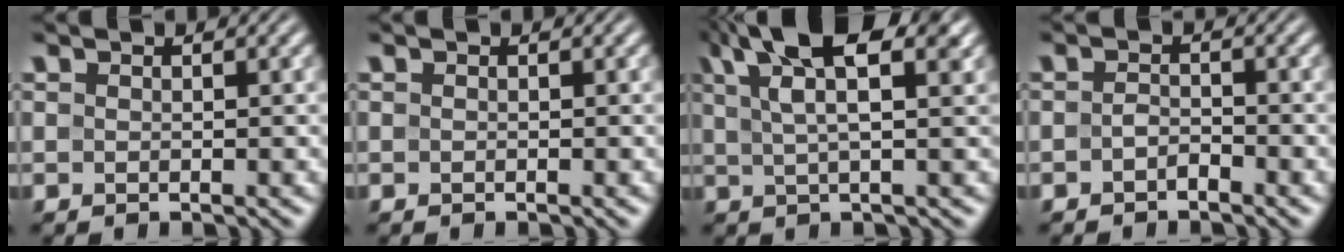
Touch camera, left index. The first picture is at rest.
{"total": 0.0}
{"total": 9.5, "force": [5.2, 3.1, 7.4], "torque": [-0.115, 0.034, 0.070]}
{"total": 1.1, "force": [-0.8, 0.5, 0.7], "torque": [-0.014, 0.004, -0.017]}